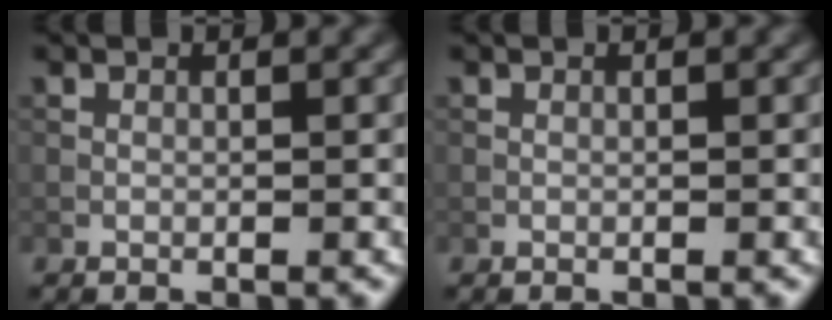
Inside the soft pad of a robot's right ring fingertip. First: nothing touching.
{"total": 0.0}